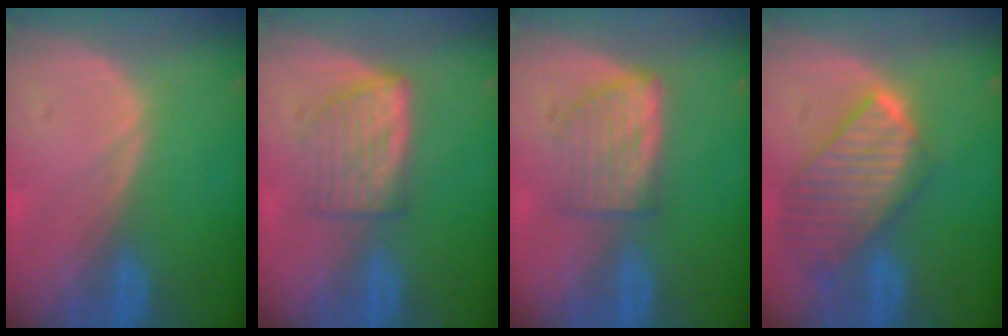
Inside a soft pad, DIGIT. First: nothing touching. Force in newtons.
{"total": 5.9, "press": 5.4, "slide": 2.4}
{"total": 5.8, "press": 5.4, "slide": 2.1}
{"total": 9.7, "press": 8.4, "slide": 4.9}